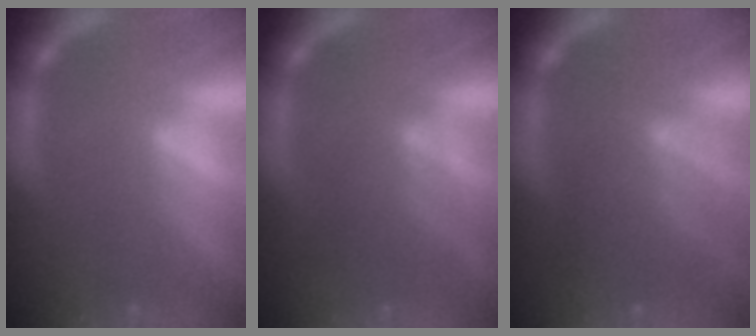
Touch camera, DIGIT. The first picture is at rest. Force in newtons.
{"total": 3.4}
{"total": 5.5}